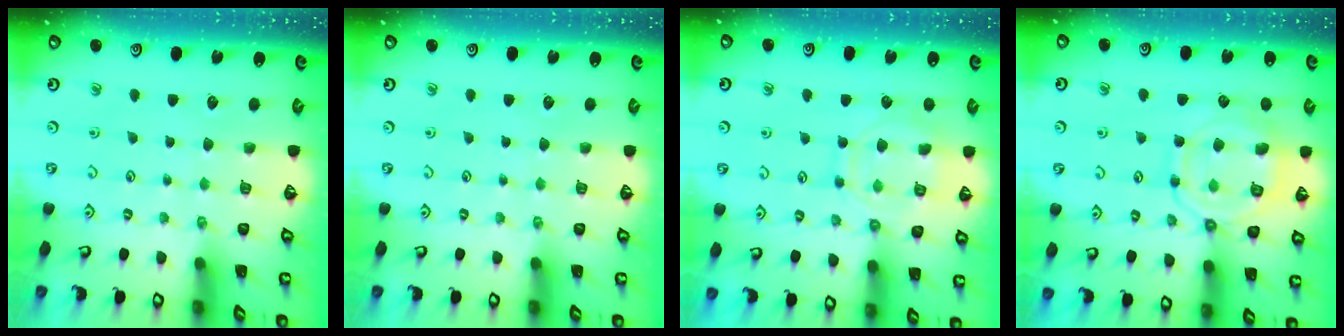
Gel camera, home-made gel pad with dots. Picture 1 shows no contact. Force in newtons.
{"total": 0.0}
{"total": 10.9, "press": 10.9, "slide": 1.0}
{"total": 12.7, "press": 12.6, "slide": 1.4}